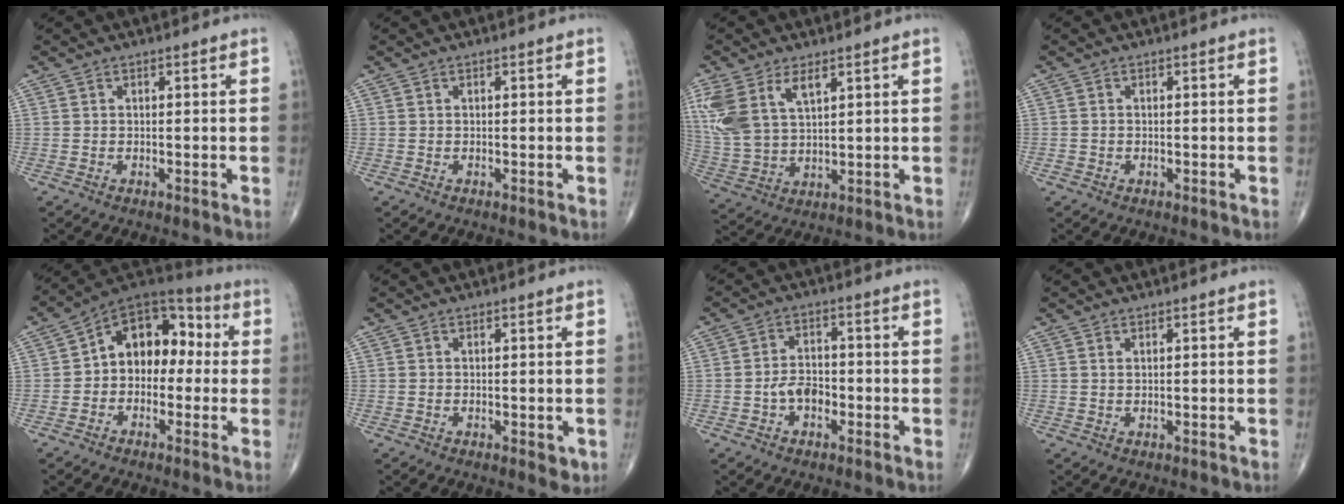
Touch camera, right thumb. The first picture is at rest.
{"total": 0.0}
{"total": 13.1, "force": [5.8, 7.1, 9.3], "torque": [-0.208, -0.010, 0.129]}
{"total": 0.7, "force": [-0.3, 0.6, 0.2], "torque": [-0.002, 0.003, -0.005]}
{"total": 13.3, "force": [0.3, 9.3, 9.5], "torque": [-0.095, 0.049, -0.015]}
{"total": 2.0, "force": [-0.5, 1.0, 1.6], "torque": [-0.011, -0.002, -0.005]}
{"total": 5.1, "force": [-1.7, 3.4, 3.4], "torque": [-0.043, 0.022, -0.035]}
{"total": 0.6, "force": [0.3, 0.2, 0.4], "torque": [-0.009, 0.002, 0.008]}